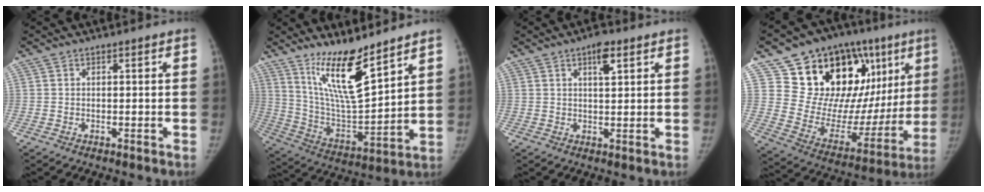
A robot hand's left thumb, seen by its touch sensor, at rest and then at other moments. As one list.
[{"total": 15.6, "force": [10.9, 3.5, 10.6], "torque": [-0.167, -0.081, 0.215]}, {"total": 4.2, "force": [2.2, 1.6, 3.2], "torque": [-0.042, -0.007, 0.034]}, {"total": 30.1, "force": [13.2, 17.5, 20.7], "torque": [-0.244, -0.001, 0.225]}]